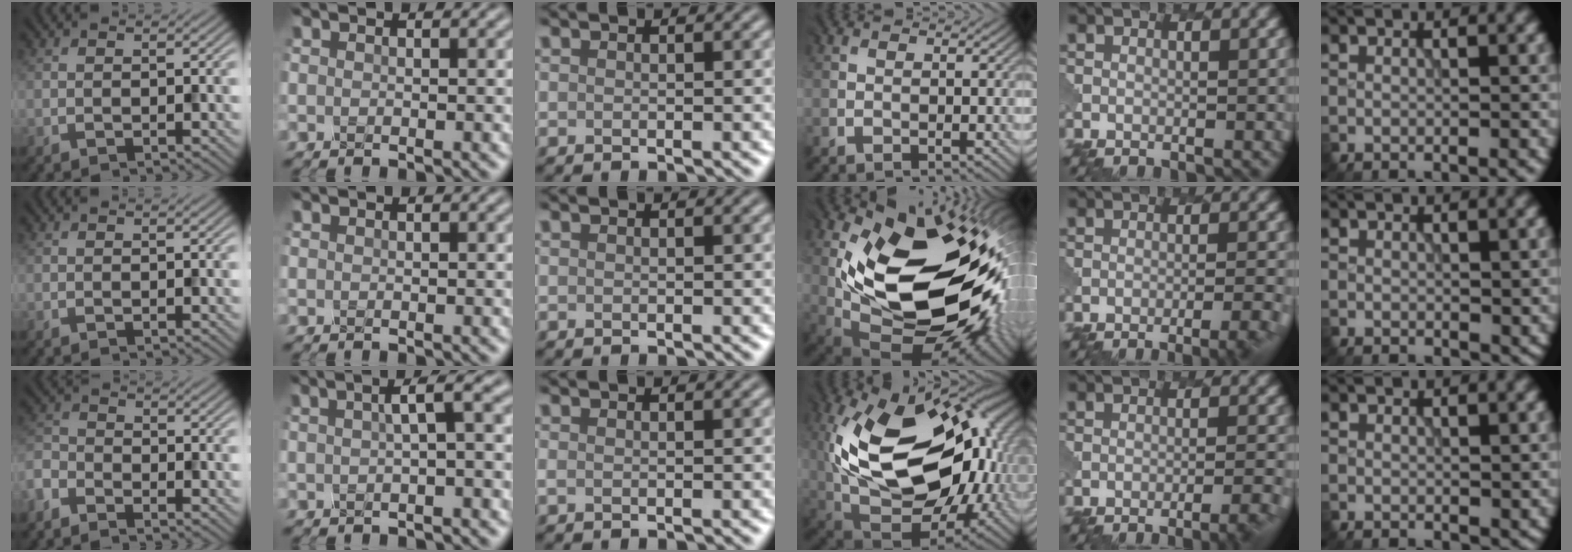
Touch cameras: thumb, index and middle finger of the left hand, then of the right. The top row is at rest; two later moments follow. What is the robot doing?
{"motion": "dispense", "object": "toothpaste"}